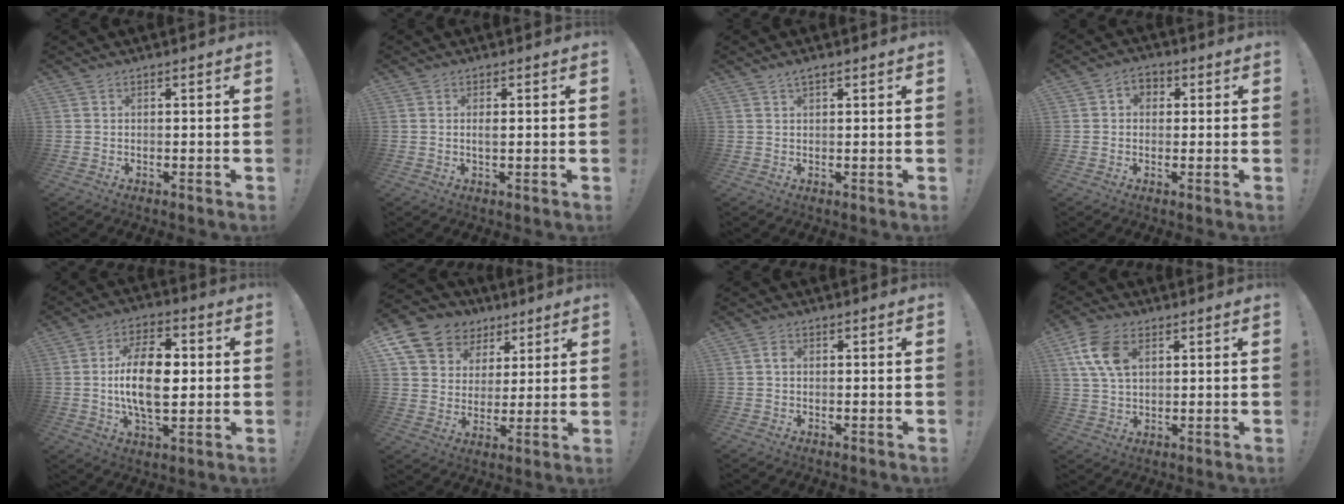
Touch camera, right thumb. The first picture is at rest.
{"total": 1.3, "force": [0.0, 0.3, 1.3], "torque": [-0.022, -0.002, -0.002]}
{"total": 1.5, "force": [1.1, 0.4, 1.1], "torque": [-0.016, -0.002, 0.018]}
{"total": 3.8, "force": [0.4, 3.2, 2.0], "torque": [-0.026, 0.002, 0.007]}
{"total": 16.7, "force": [-0.1, 8.8, 14.2], "torque": [-0.255, 0.005, -0.010]}
{"total": 13.2, "force": [7.4, 10.0, 4.5], "torque": [-0.074, -0.048, 0.151]}
{"total": 1.6, "force": [-0.3, 1.2, 1.0], "torque": [-0.024, 0.008, -0.004]}
{"total": 10.1, "force": [3.7, 6.2, 7.1], "torque": [-0.148, -0.001, 0.070]}